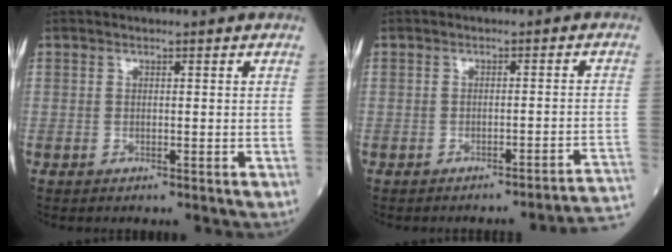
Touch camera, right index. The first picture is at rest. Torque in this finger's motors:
{"motor_torque": [-0.61, -0.62, -0.12, -0.01]}